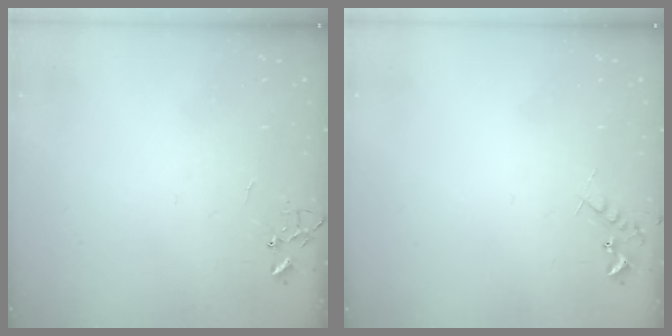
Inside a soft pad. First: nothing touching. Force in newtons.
{"total": 6.1, "press": 6.0, "slide": 0.9}